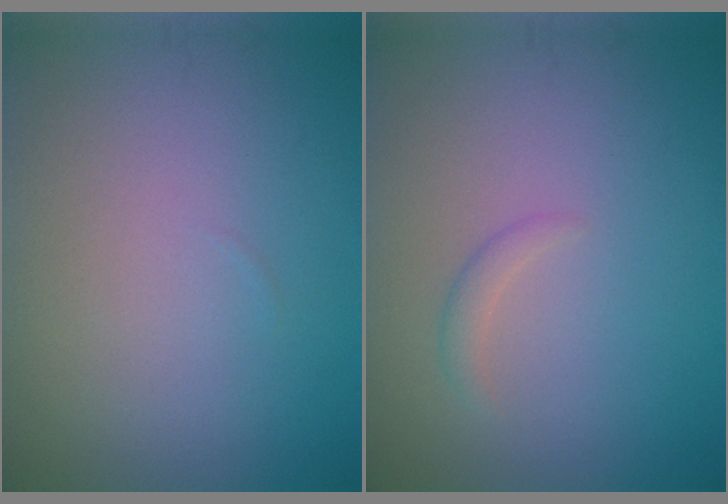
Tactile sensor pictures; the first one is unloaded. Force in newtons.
{"total": 1.0, "press": 1.0, "slide": 0.1}